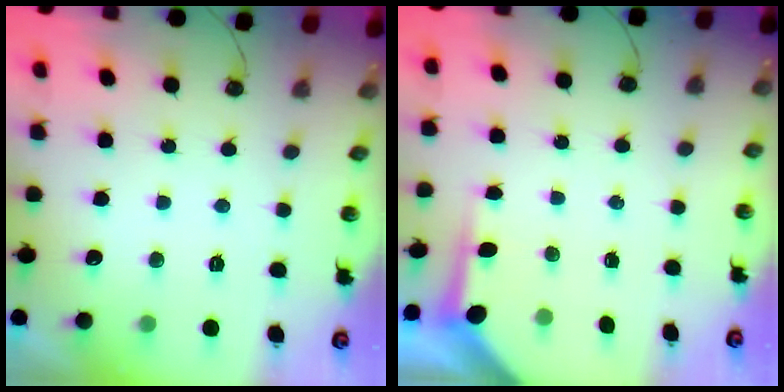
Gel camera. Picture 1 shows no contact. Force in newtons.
{"total": 3.7, "press": 3.7, "slide": 0.3}